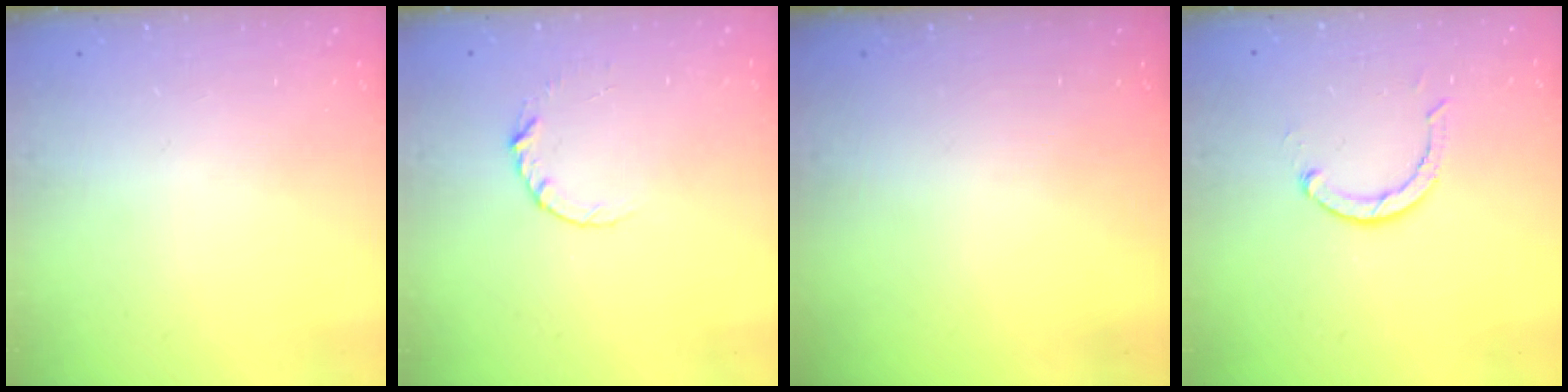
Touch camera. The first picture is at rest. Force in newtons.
{"total": 3.7, "press": 3.7, "slide": 0.5}
{"total": 0.0}
{"total": 2.9, "press": 2.9, "slide": 0.4}